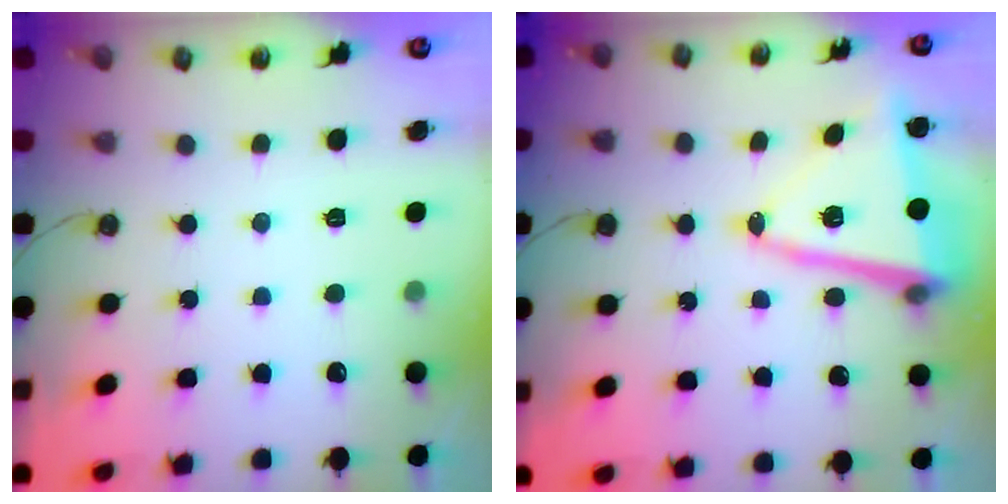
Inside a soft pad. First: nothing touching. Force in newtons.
{"total": 13.5, "press": 13.2, "slide": 2.9}